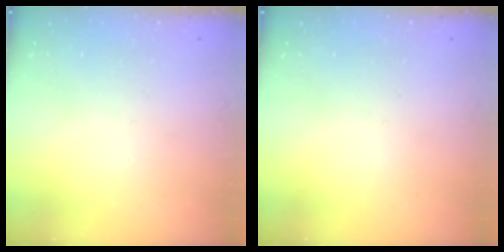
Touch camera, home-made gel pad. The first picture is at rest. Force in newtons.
{"total": 0.0}